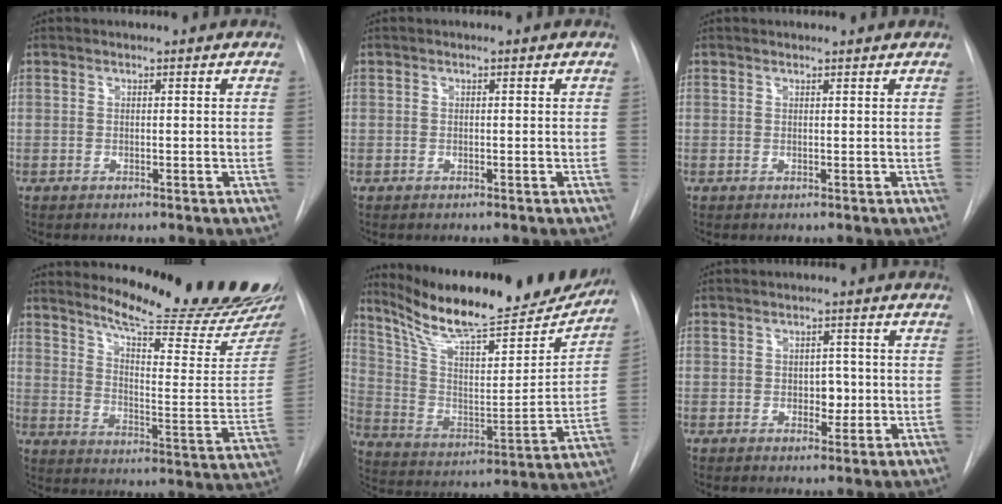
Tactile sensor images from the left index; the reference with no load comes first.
{"total": 0.0}
{"total": 1.8, "force": [1.7, 0.2, 0.0], "torque": [-0.008, 0.009, 0.020]}
{"total": 22.0, "force": [20.1, 0.0, 8.9], "torque": [-0.133, -0.125, 0.261]}
{"total": 24.9, "force": [21.6, 4.4, 11.4], "torque": [-0.192, -0.038, 0.324]}
{"total": 2.6, "force": [-0.7, 1.8, 1.8], "torque": [-0.017, -0.003, -0.009]}